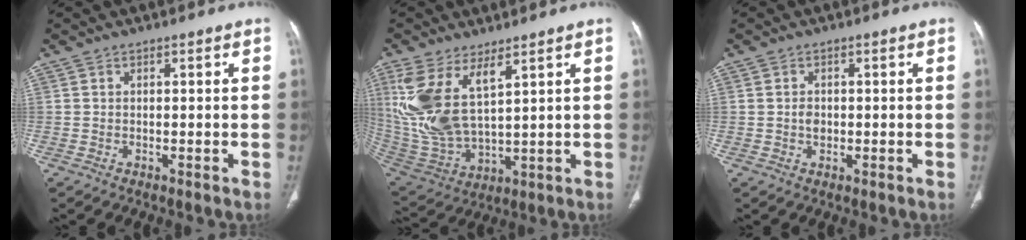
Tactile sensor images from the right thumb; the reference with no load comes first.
{"total": 14.8, "force": [6.4, 6.5, 11.6], "torque": [-0.252, -0.025, 0.148]}
{"total": 1.7, "force": [0.0, 1.3, 1.1], "torque": [-0.016, 0.001, 0.000]}